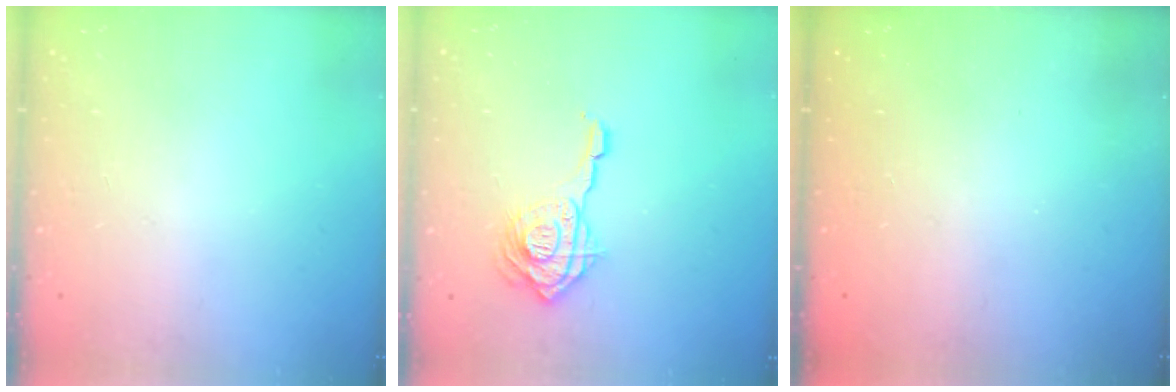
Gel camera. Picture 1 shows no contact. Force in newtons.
{"total": 12.8, "press": 12.7, "slide": 1.4}
{"total": 2.3, "press": 2.2, "slide": 0.8}